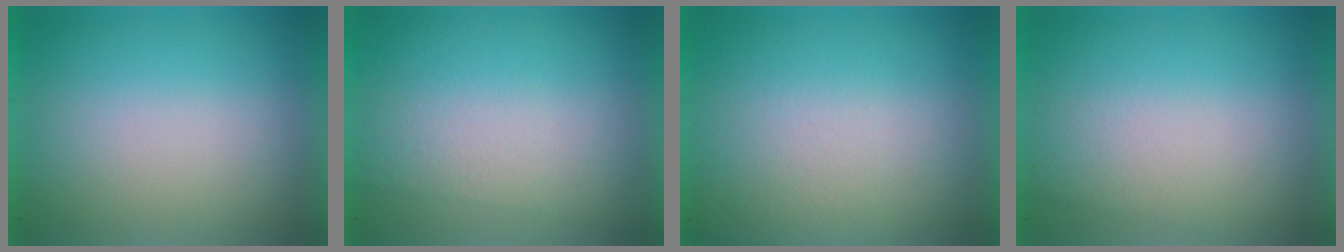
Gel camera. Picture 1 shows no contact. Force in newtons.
{"total": 2.8}
{"total": 2.7}
{"total": 1.0}